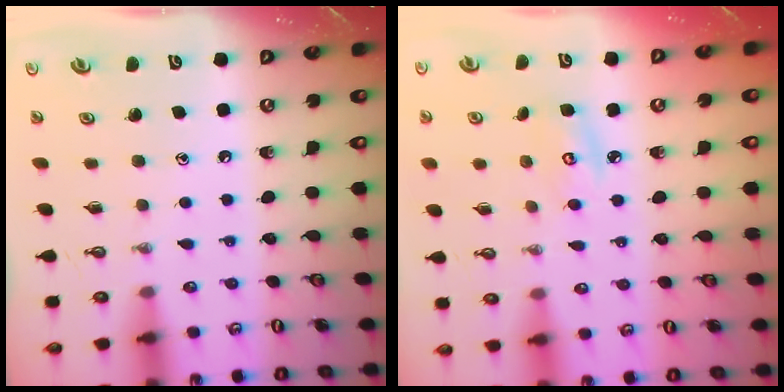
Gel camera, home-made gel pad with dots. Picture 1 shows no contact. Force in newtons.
{"total": 5.9, "press": 5.9, "slide": 0.6}